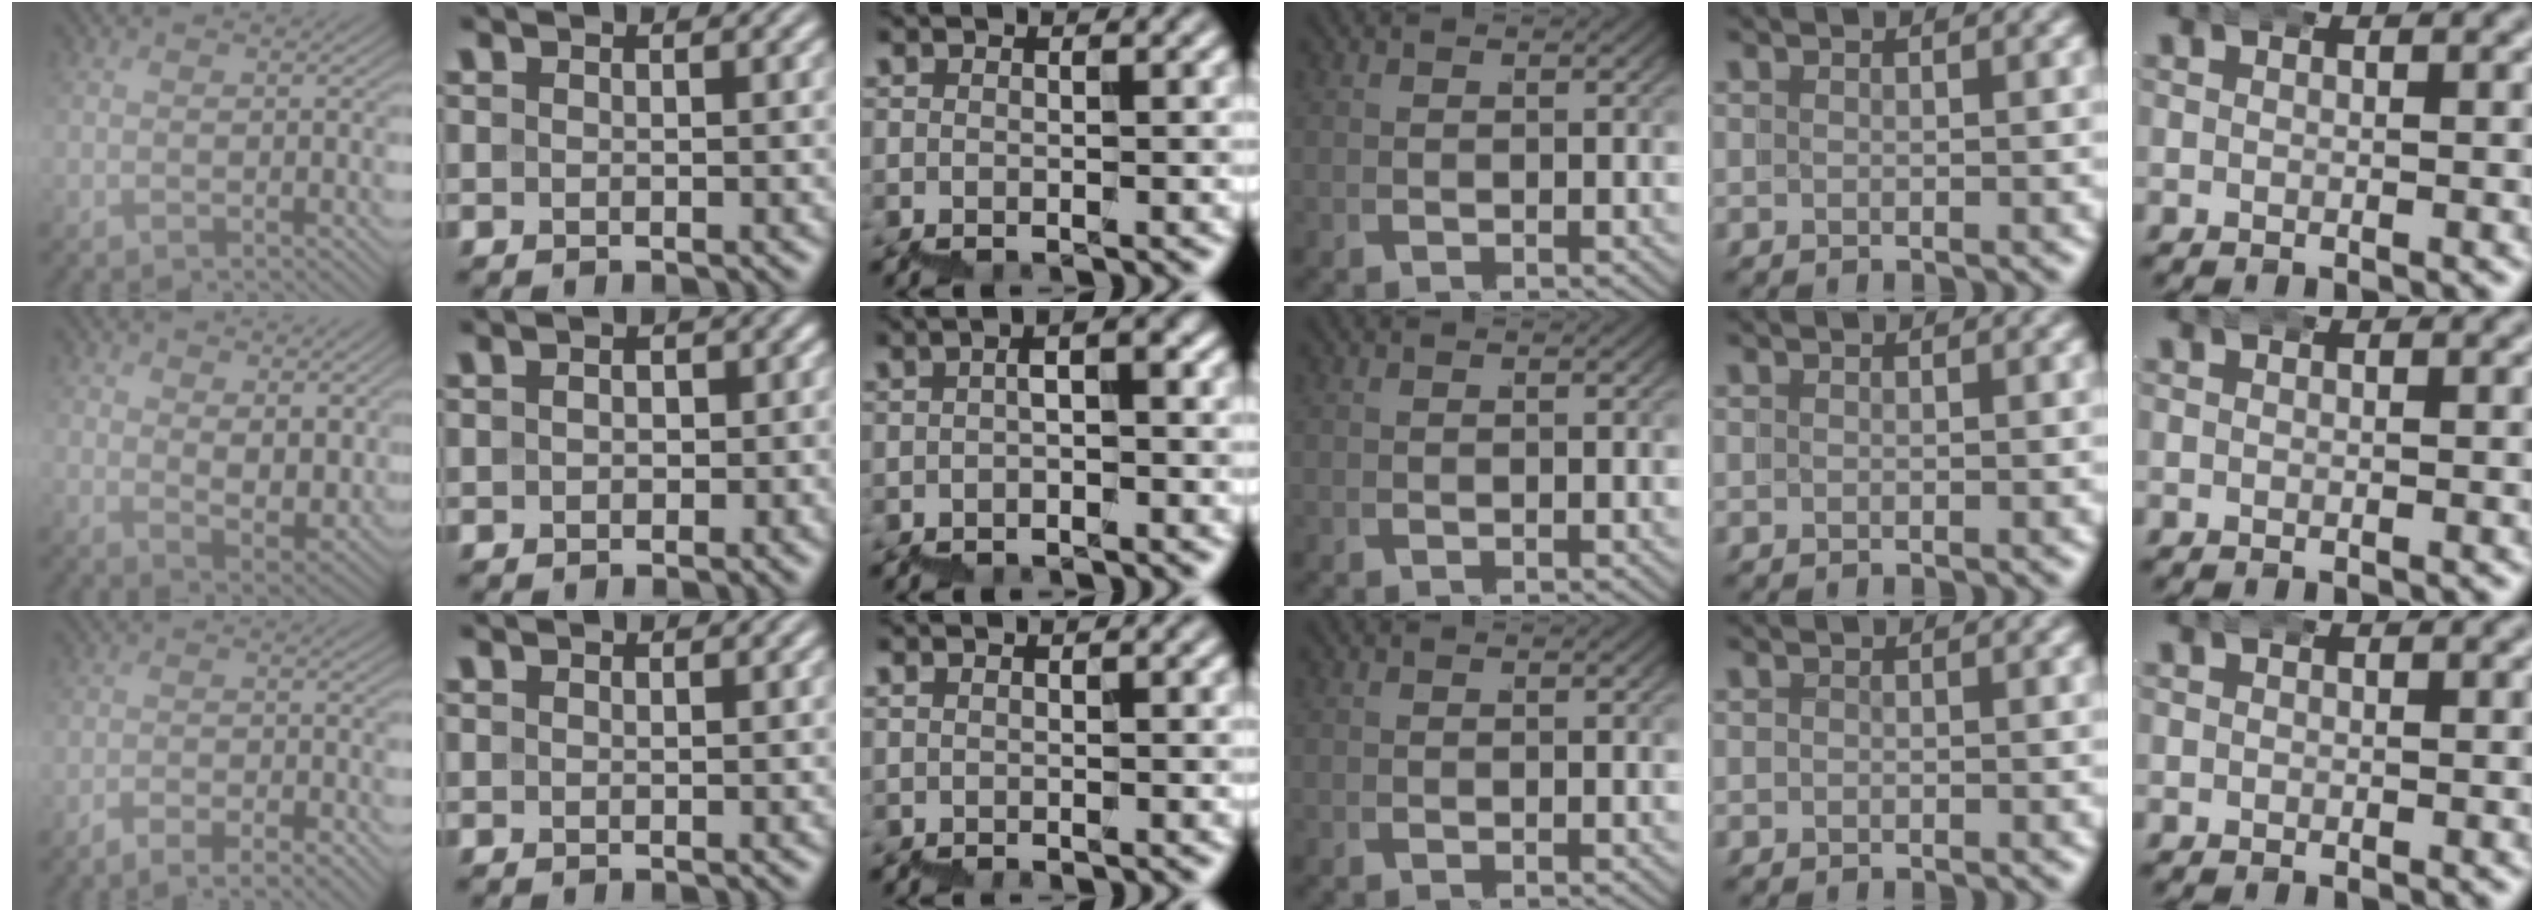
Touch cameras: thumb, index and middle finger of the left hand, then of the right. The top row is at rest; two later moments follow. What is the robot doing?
{"motion": "wrap", "object": "bubble wrap"}